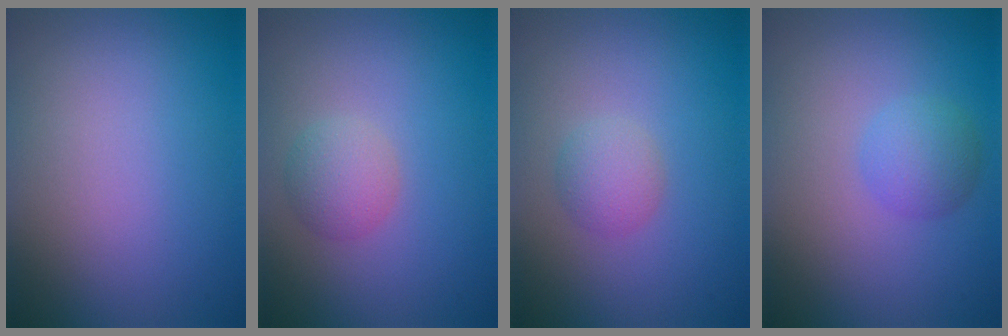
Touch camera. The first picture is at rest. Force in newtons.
{"total": 2.3, "press": 2.3, "slide": 0.1}
{"total": 2.0, "press": 2.0, "slide": 0.0}
{"total": 2.4, "press": 2.4, "slide": 0.1}